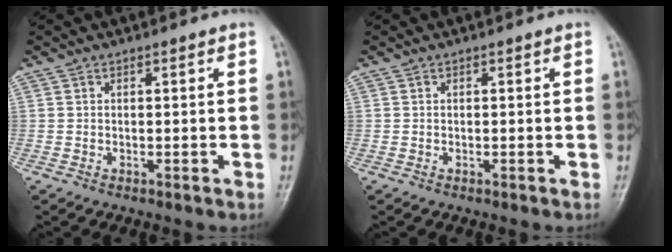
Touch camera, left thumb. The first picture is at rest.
{"total": 0.0}